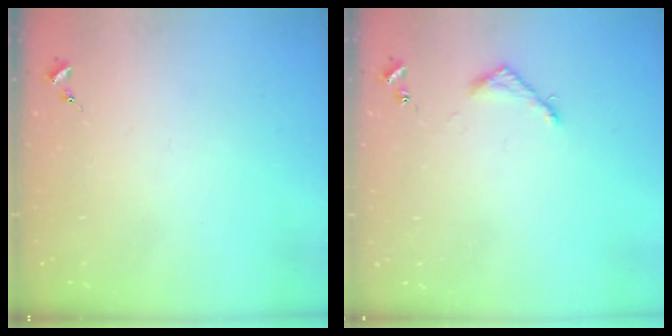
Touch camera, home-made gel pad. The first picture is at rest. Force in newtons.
{"total": 3.6, "press": 3.6, "slide": 0.4}